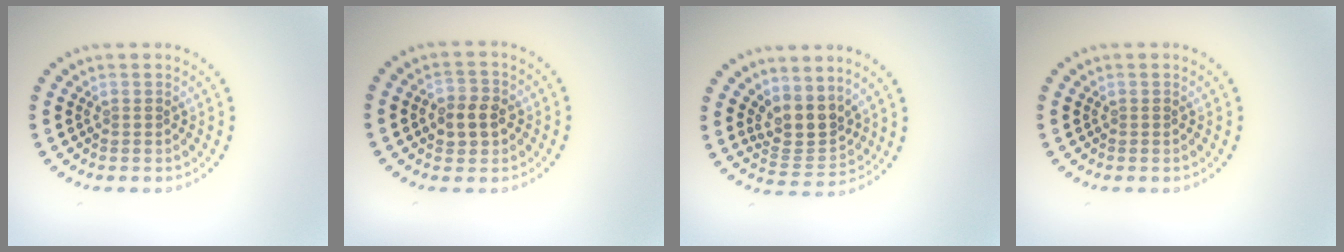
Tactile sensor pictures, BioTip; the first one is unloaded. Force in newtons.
{"total": 2.9, "press": 2.8, "slide": 0.4}
{"total": 3.5, "press": 2.7, "slide": 2.2}
{"total": 0.0}